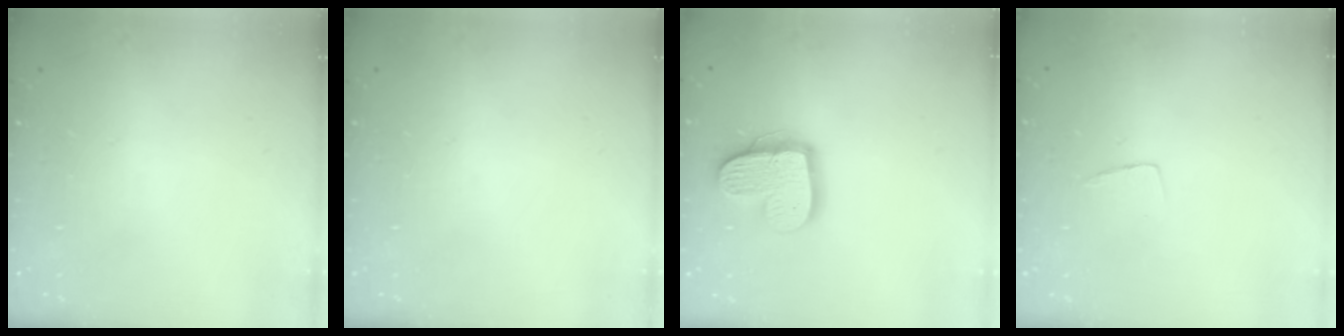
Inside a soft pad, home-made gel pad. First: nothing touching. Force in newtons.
{"total": 0.0}
{"total": 13.9, "press": 13.9, "slide": 1.0}
{"total": 3.3, "press": 3.3, "slide": 0.2}